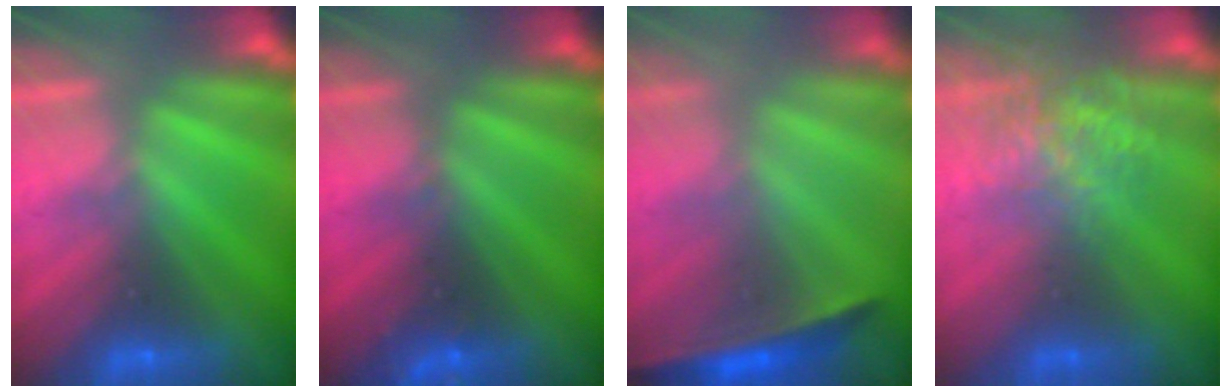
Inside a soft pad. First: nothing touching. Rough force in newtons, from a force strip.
{"total": 2.4}
{"total": 1.5}
{"total": 3.7}